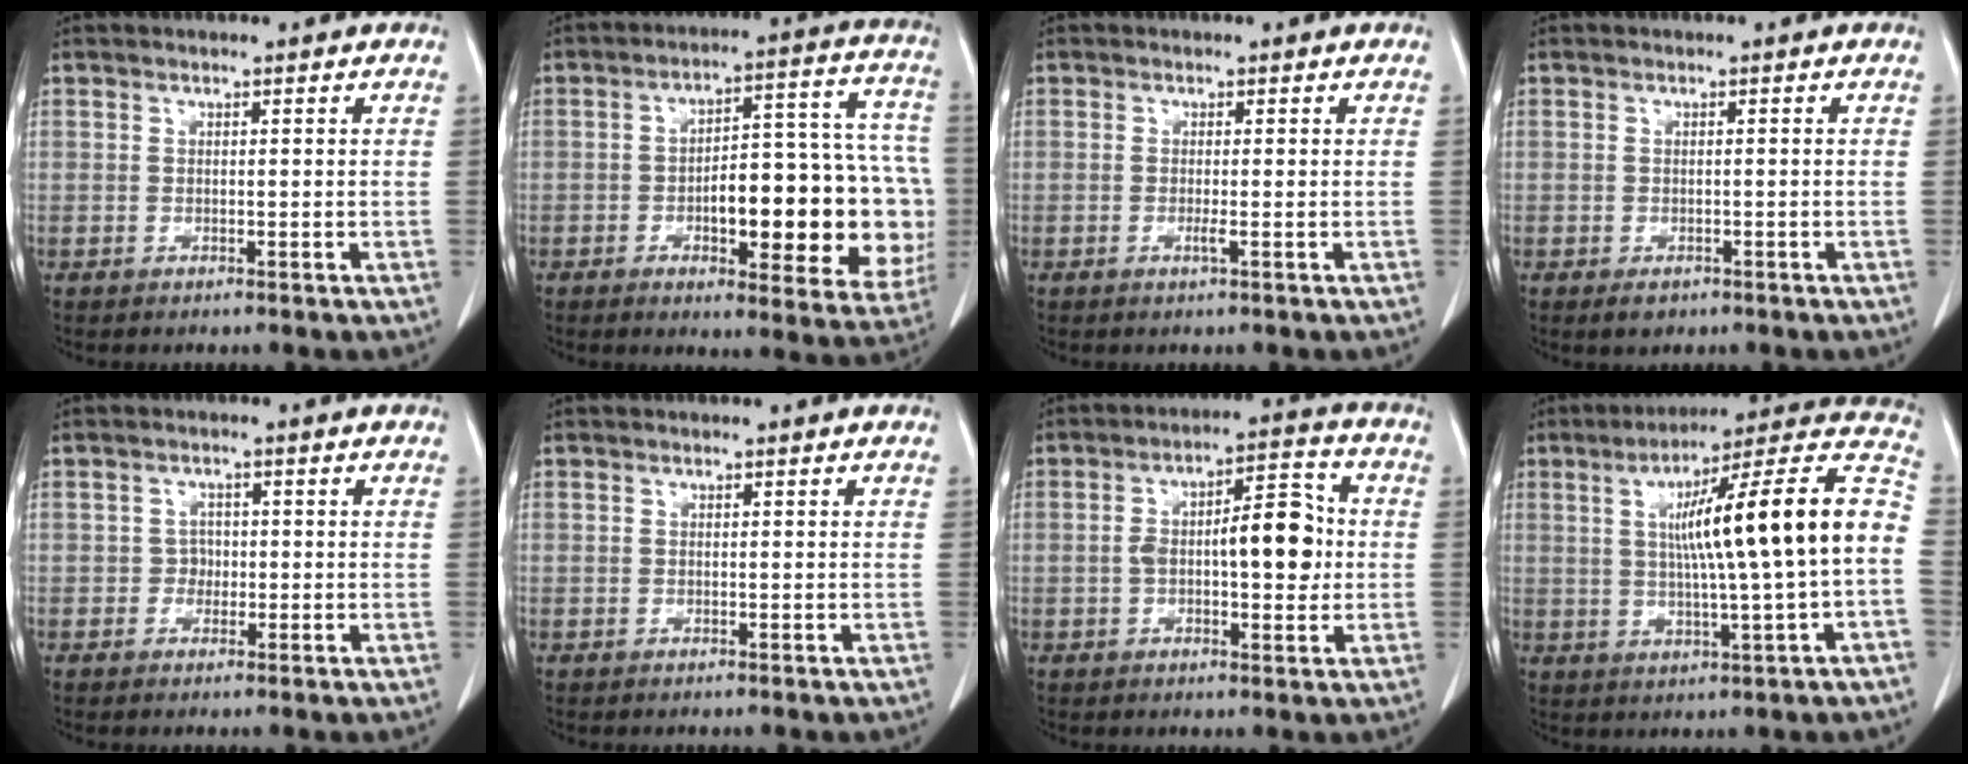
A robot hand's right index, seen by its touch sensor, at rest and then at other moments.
{"total": 21.3, "force": [-4.0, 7.0, 19.7], "torque": [-0.180, 0.044, -0.035]}
{"total": 0.9, "force": [-0.2, -0.1, 0.9], "torque": [-0.018, -0.003, -0.004]}
{"total": 1.8, "force": [-1.1, 1.1, 0.9], "torque": [-0.011, 0.000, -0.007]}
{"total": 1.6, "force": [-0.4, 1.5, 0.5], "torque": [0.000, 0.007, -0.008]}
{"total": 0.0}
{"total": 10.4, "force": [0.0, 3.4, 9.8], "torque": [-0.160, 0.024, -0.002]}
{"total": 19.2, "force": [1.0, 0.4, 19.1], "torque": [-0.281, 0.033, 0.009]}